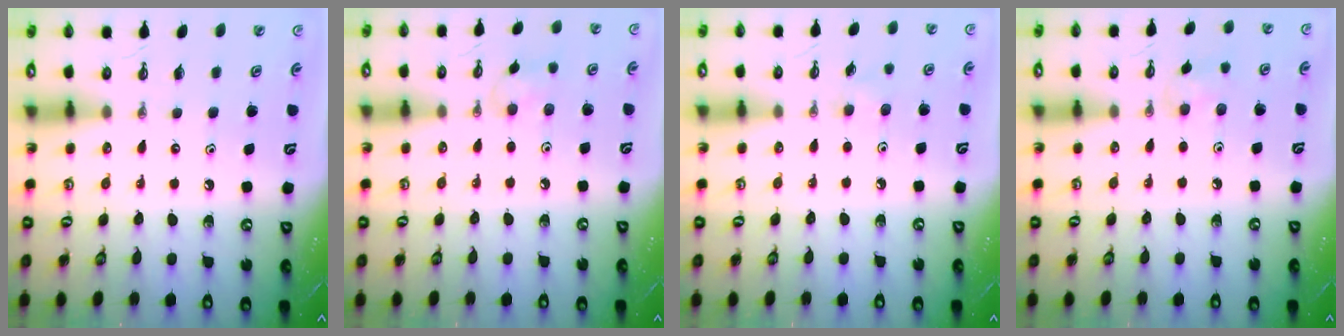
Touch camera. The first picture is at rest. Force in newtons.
{"total": 5.6, "press": 5.5, "slide": 1.3}
{"total": 4.6, "press": 4.4, "slide": 1.2}
{"total": 6.5, "press": 6.1, "slide": 2.2}